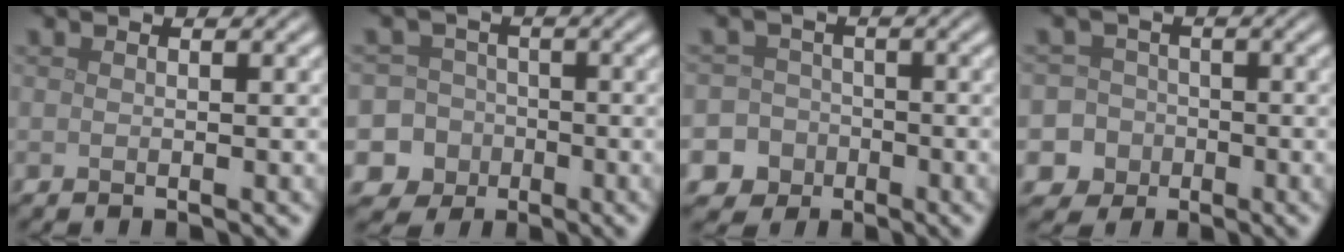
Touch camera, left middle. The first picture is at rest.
{"total": 9.0, "force": [-3.9, 8.1, 1.0], "torque": [-0.011, -0.012, -0.095]}
{"total": 6.9, "force": [-3.7, 5.8, 0.7], "torque": [-0.003, -0.014, -0.079]}
{"total": 7.0, "force": [-3.2, 6.1, 0.8], "torque": [-0.008, -0.007, -0.078]}